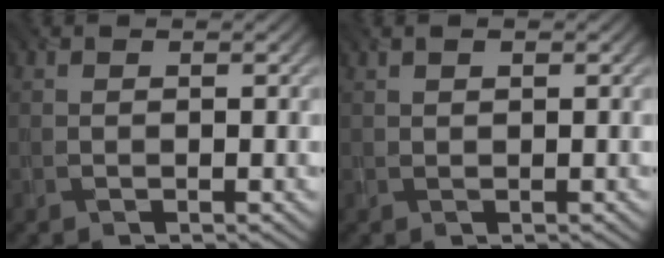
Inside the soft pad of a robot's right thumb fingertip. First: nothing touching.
{"total": 1.2, "force": [0.8, 0.5, 0.8], "torque": [-0.015, 0.005, 0.016]}